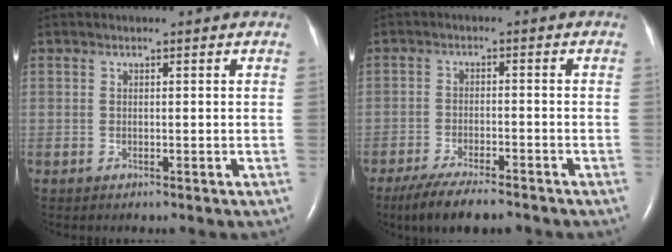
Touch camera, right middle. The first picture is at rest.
{"total": 8.9, "force": [-7.3, 1.6, 4.9], "torque": [-0.082, -0.020, -0.119]}